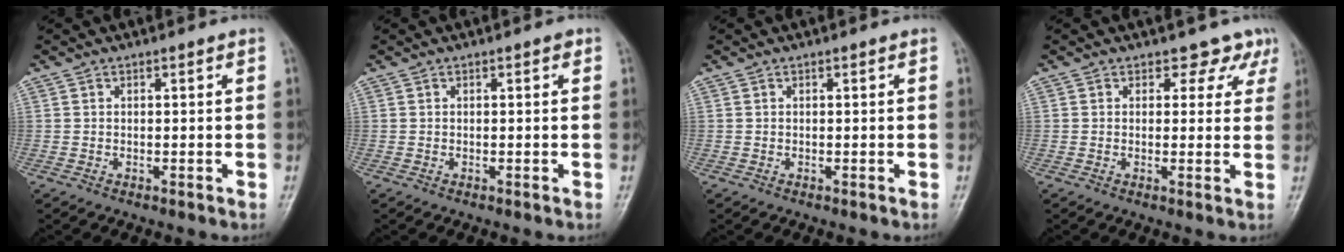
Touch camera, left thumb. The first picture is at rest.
{"total": 0.6, "force": [0.1, 0.5, 0.4], "torque": [0.005, 0.002, -0.003]}
{"total": 0.0}
{"total": 4.3, "force": [3.1, 2.9, 0.4], "torque": [0.027, -0.019, 0.021]}